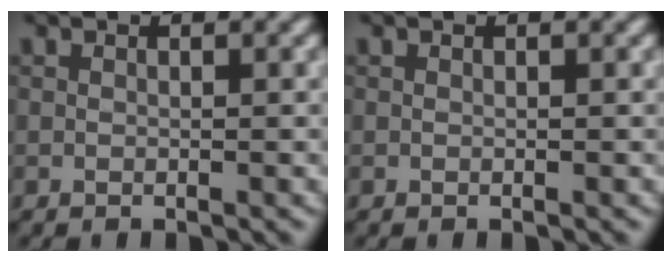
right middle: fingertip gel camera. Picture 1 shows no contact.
{"total": 0.0}